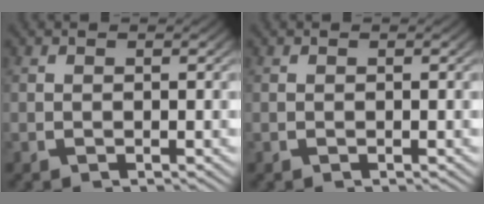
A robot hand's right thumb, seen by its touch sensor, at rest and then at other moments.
{"total": 0.0}